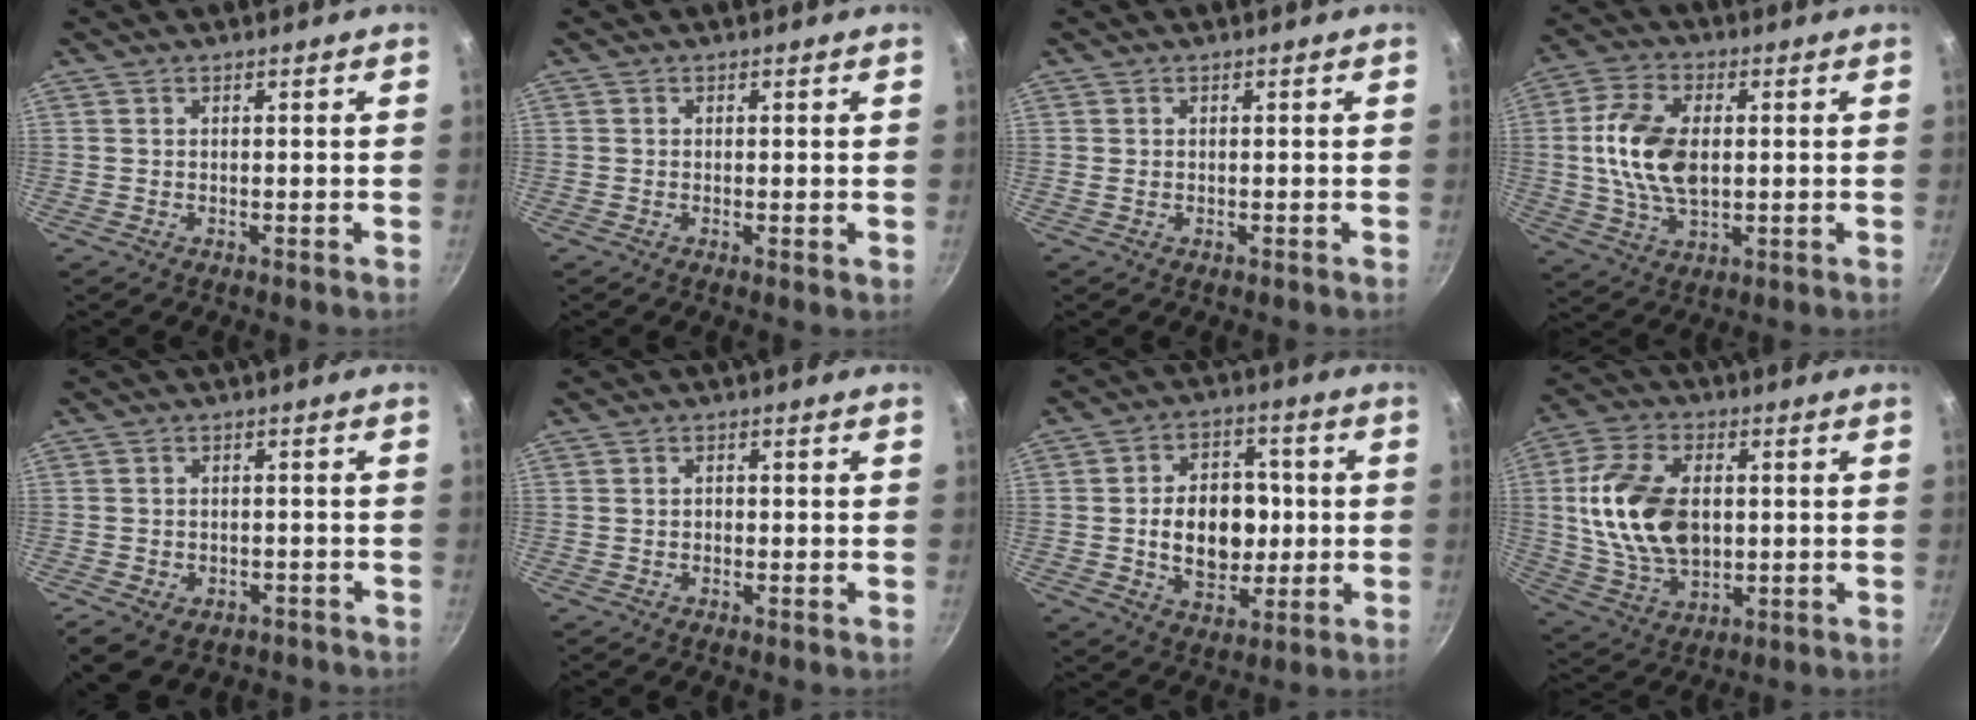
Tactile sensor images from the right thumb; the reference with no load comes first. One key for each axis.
{"total": 0.7, "fx": 0.0, "fy": 0.2, "fz": 0.6, "tx": -0.009, "ty": -0.003, "tz": -0.003}
{"total": 0.0}
{"total": 13.3, "fx": 0.8, "fy": 7.8, "fz": 10.6, "tx": -0.194, "ty": 0.011, "tz": 0.010}
{"total": 7.4, "fx": -3.8, "fy": 4.8, "fz": 4.0, "tx": -0.061, "ty": 0.017, "tz": -0.046}
{"total": 1.0, "fx": -0.4, "fy": 0.7, "fz": 0.5, "tx": -0.008, "ty": 0.004, "tz": -0.007}
{"total": 13.9, "fx": -0.5, "fy": 10.0, "fz": 9.7, "tx": -0.108, "ty": 0.014, "tz": -0.006}
{"total": 17.6, "fx": 1.1, "fy": 11.4, "fz": 13.4, "tx": -0.242, "ty": 0.002, "tz": 0.023}